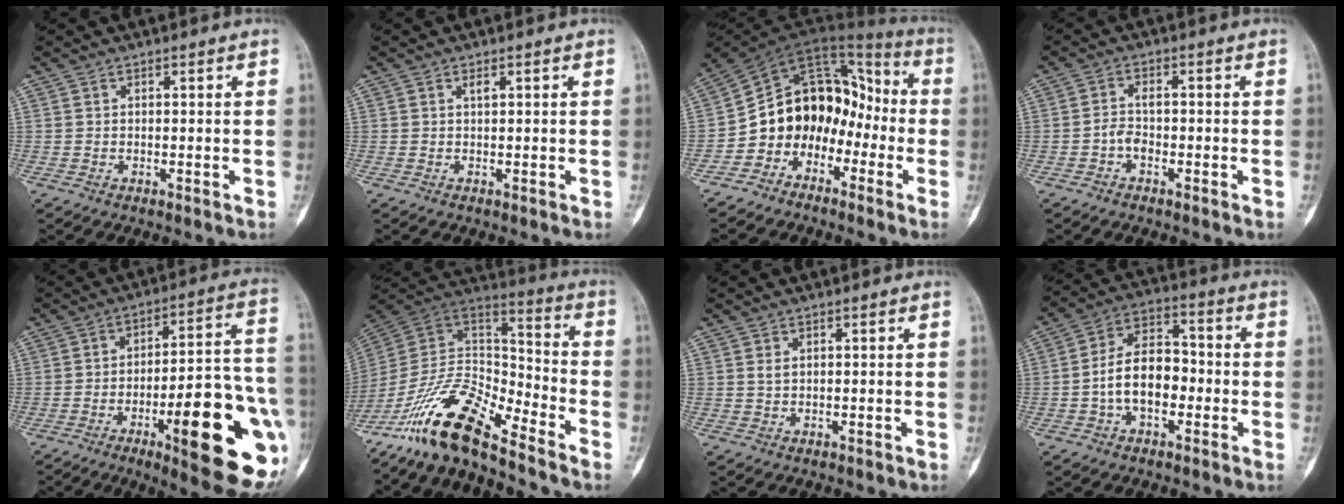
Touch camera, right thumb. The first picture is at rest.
{"total": 0.7, "force": [0.3, 0.2, 0.6], "torque": [-0.012, -0.001, 0.005]}
{"total": 14.4, "force": [-5.2, 11.2, 7.5], "torque": [-0.078, 0.105, -0.098]}
{"total": 2.6, "force": [-1.2, 1.6, 1.7], "torque": [-0.030, 0.012, -0.027]}
{"total": 25.3, "force": [-8.8, 6.8, 22.7], "torque": [-0.250, 0.029, -0.112]}
{"total": 16.9, "force": [-12.9, 4.8, 9.7], "torque": [-0.171, 0.093, -0.247]}
{"total": 0.9, "force": [0.3, 0.3, 0.7], "torque": [-0.018, 0.006, 0.009]}
{"total": 11.2, "force": [-2.2, 6.9, 8.5], "torque": [-0.131, 0.040, -0.050]}